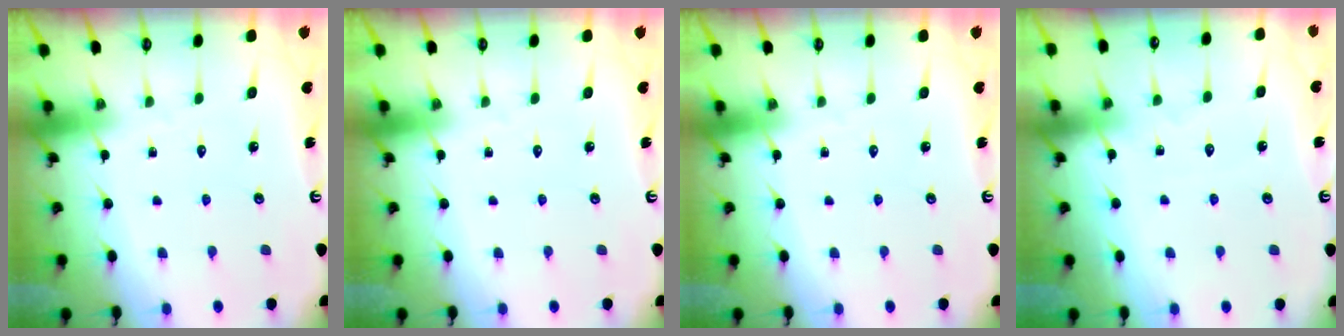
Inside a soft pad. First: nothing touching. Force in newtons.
{"total": 0.0}
{"total": 0.0}
{"total": 5.2, "press": 5.2, "slide": 0.7}